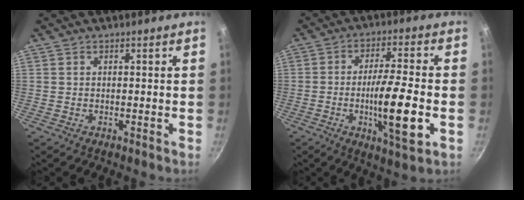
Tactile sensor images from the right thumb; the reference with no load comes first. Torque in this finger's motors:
{"motor_torque": [3.37, 1.59, 1.80, -0.97, 0.65]}